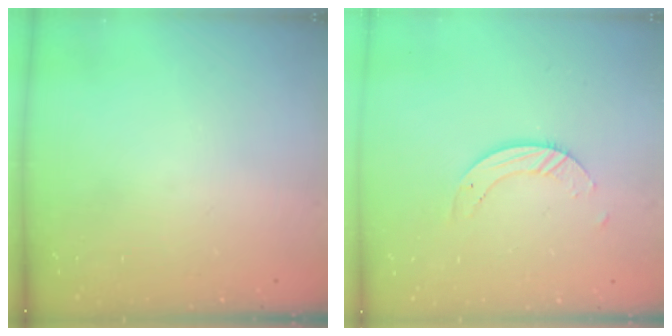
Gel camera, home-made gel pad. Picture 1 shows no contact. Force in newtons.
{"total": 4.2, "press": 4.2, "slide": 0.3}